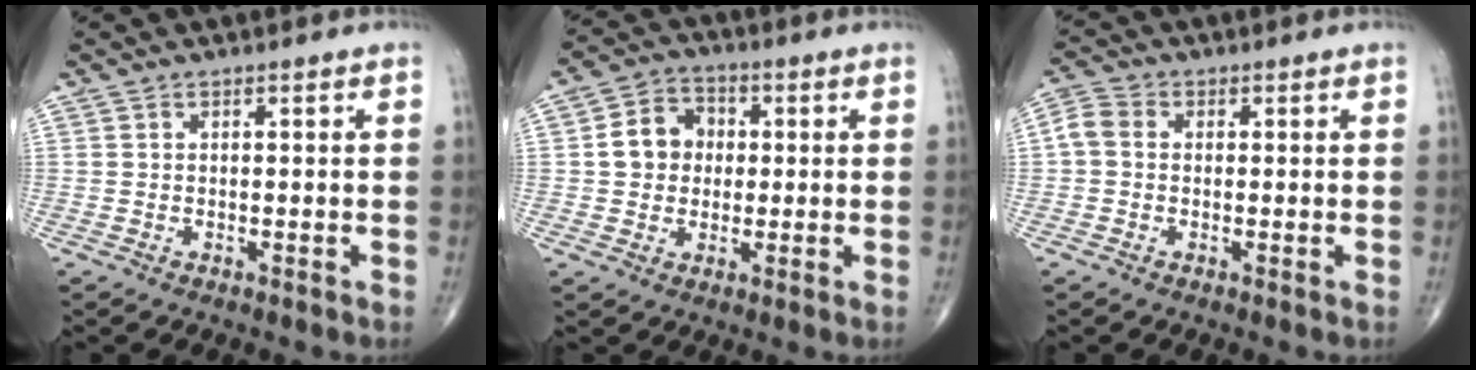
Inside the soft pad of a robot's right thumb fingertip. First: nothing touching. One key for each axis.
{"total": 8.0, "fx": 0.5, "fy": 6.8, "fz": 4.2, "tx": -0.046, "ty": 0.016, "tz": -0.001}
{"total": 4.0, "fx": 0.1, "fy": 3.3, "fz": 2.3, "tx": -0.049, "ty": 0.013, "tz": -0.007}